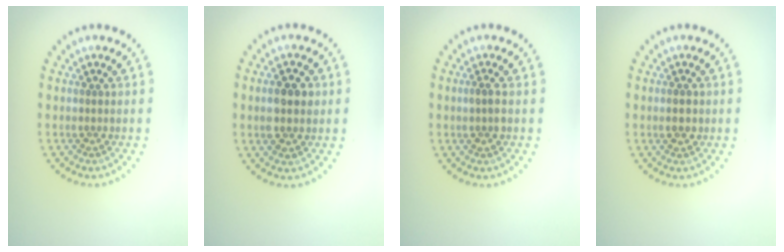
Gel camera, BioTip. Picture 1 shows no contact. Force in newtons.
{"total": 3.0, "press": 3.0, "slide": 0.2}
{"total": 1.4, "press": 1.3, "slide": 0.5}
{"total": 2.0, "press": 2.0, "slide": 0.0}